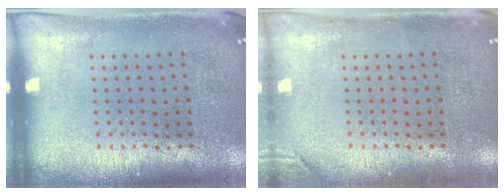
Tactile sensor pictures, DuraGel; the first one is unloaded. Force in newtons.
{"total": 1.1, "press": 1.1, "slide": 0.3}